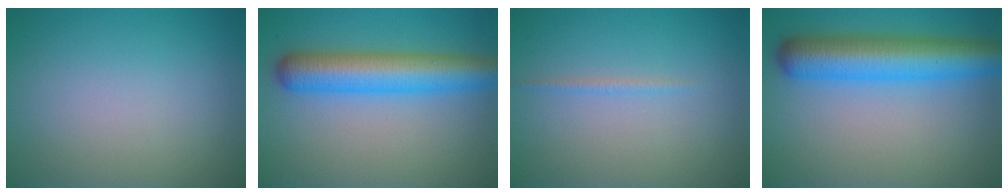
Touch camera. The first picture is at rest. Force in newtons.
{"total": 6.8, "press": 6.8, "slide": 0.1}
{"total": 0.7, "press": 0.7, "slide": 0.1}
{"total": 7.8, "press": 7.8, "slide": 0.2}